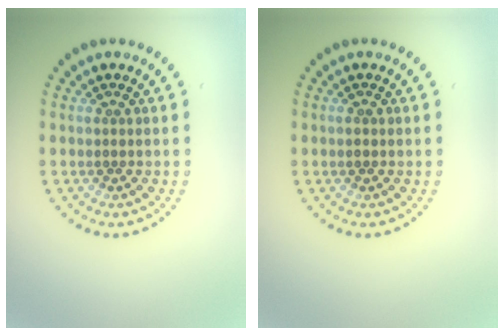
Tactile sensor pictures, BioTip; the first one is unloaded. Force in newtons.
{"total": 0.8, "press": 0.8, "slide": 0.2}